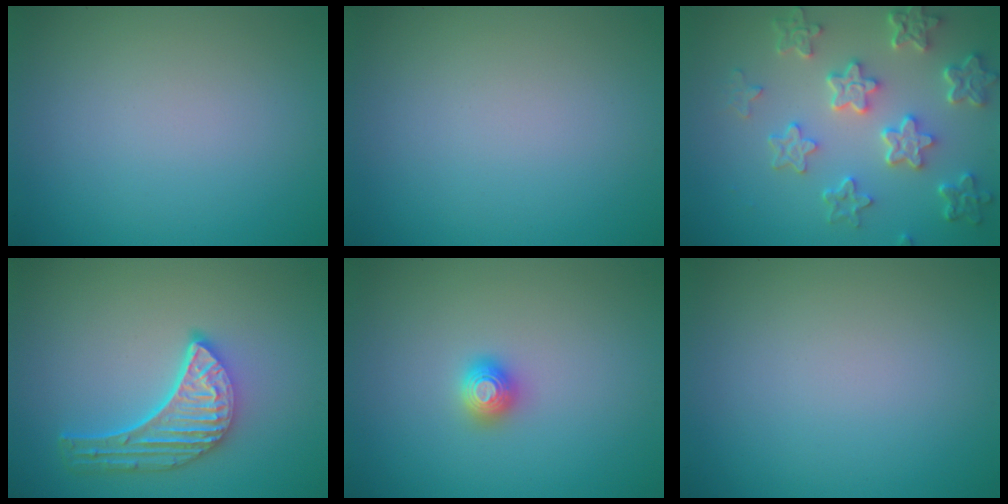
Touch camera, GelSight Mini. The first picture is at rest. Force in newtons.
{"total": 0.0}
{"total": 6.1, "press": 4.7, "slide": 4.0}
{"total": 5.1, "press": 3.8, "slide": 3.3}
{"total": 1.3, "press": 1.3, "slide": 0.2}
{"total": 0.0}